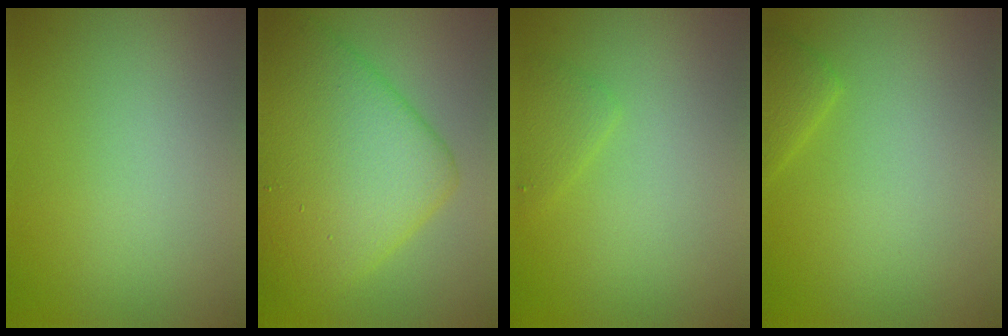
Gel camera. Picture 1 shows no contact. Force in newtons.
{"total": 10.7, "press": 10.7, "slide": 0.2}
{"total": 1.4, "press": 1.4, "slide": 0.0}
{"total": 1.5, "press": 1.5, "slide": 0.2}